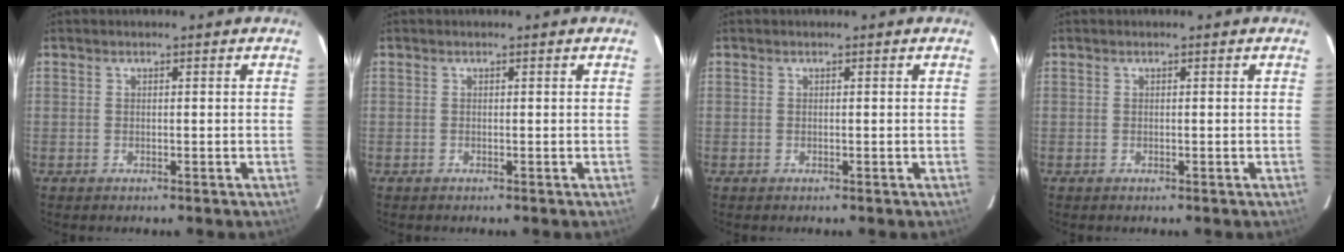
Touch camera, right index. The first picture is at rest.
{"total": 0.0}
{"total": 0.0}
{"total": 0.0}